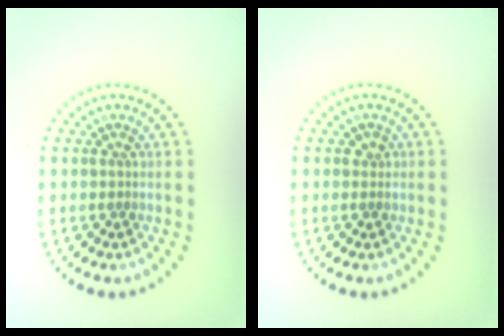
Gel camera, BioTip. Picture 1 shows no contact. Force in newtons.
{"total": 0.8, "press": 0.8, "slide": 0.2}